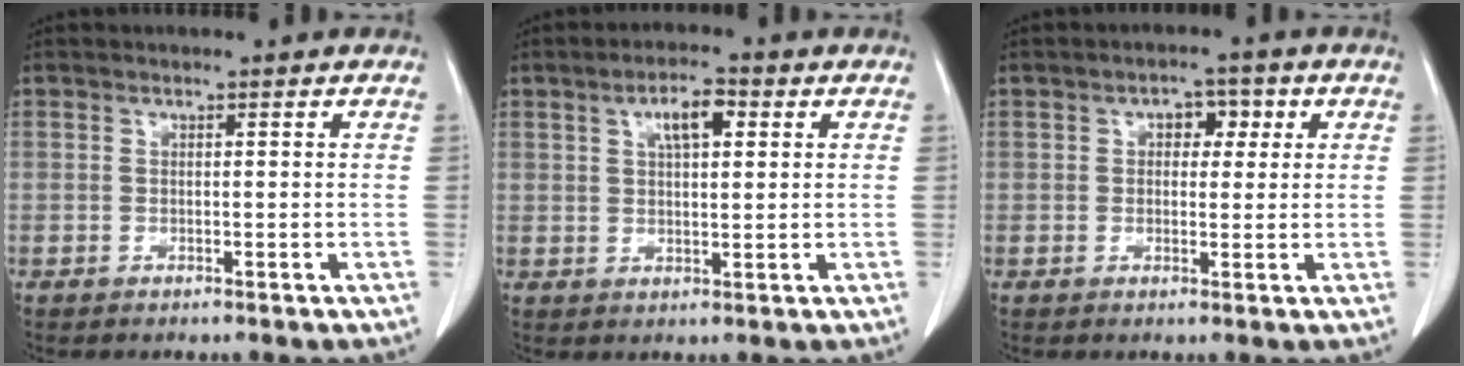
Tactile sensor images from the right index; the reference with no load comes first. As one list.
[{"total": 5.8, "force": [2.2, 2.3, 4.9], "torque": [-0.090, 0.009, 0.040]}, {"total": 4.7, "force": [1.4, 2.9, 3.5], "torque": [-0.055, 0.024, 0.023]}]